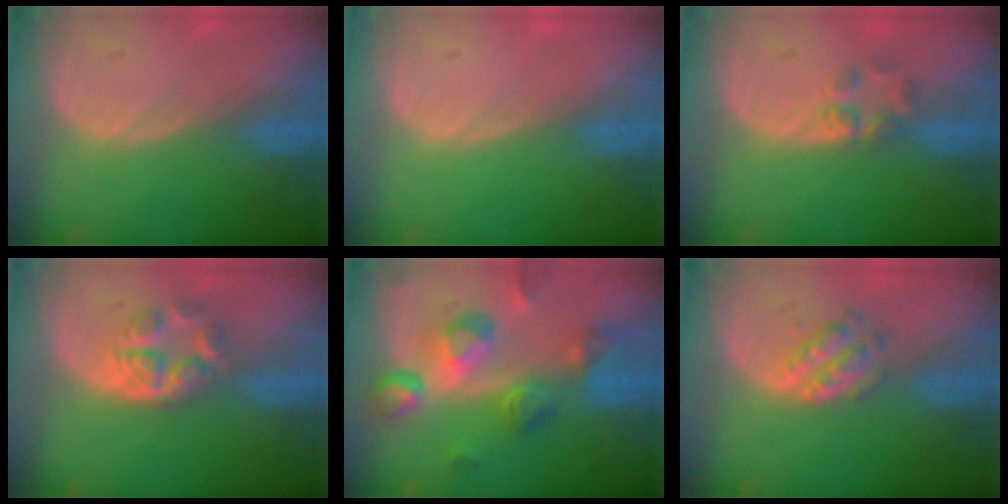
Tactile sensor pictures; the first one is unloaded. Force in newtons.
{"total": 0.0}
{"total": 2.7, "press": 2.6, "slide": 0.9}
{"total": 6.3, "press": 5.3, "slide": 3.4}
{"total": 10.3, "press": 9.3, "slide": 4.6}
{"total": 4.3, "press": 4.1, "slide": 1.2}